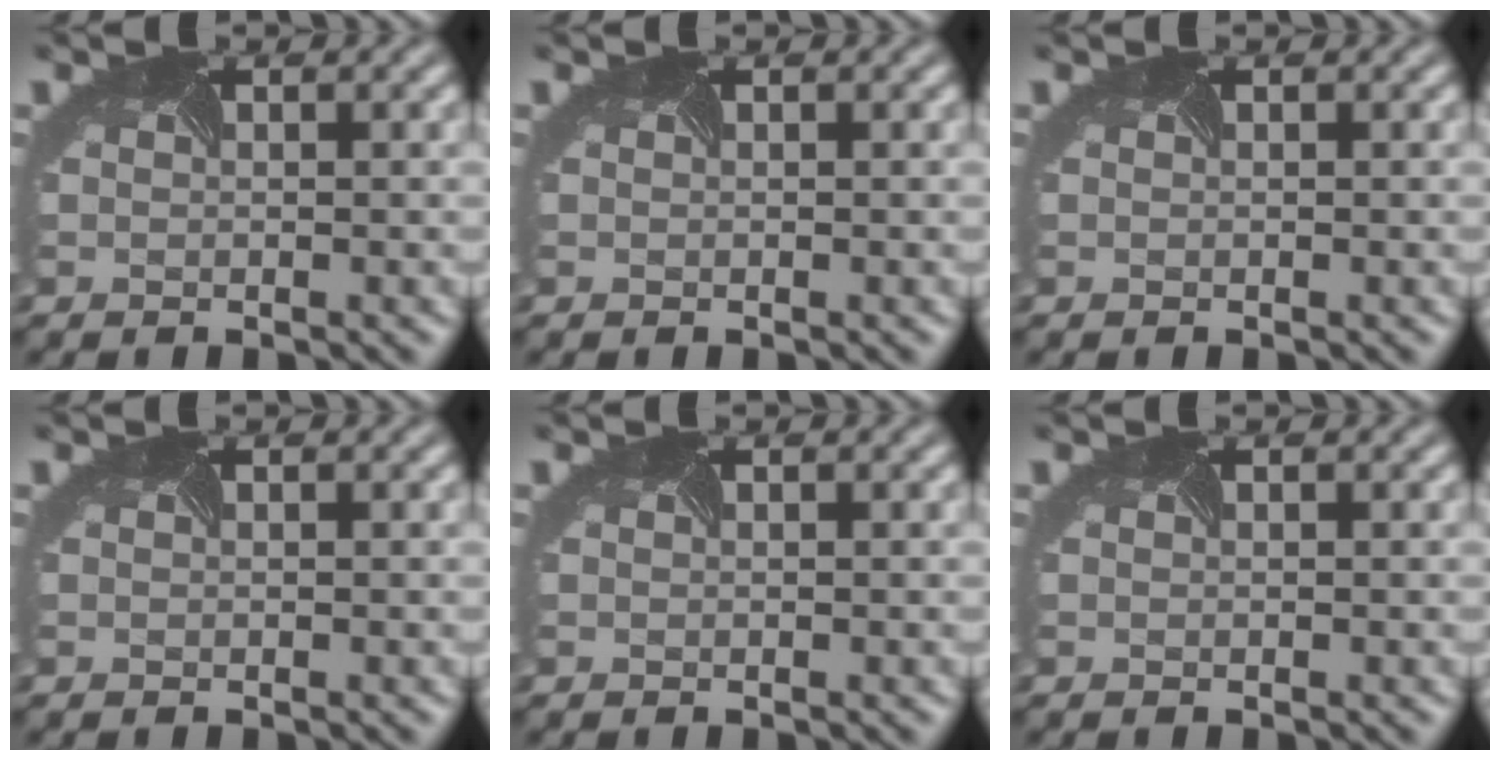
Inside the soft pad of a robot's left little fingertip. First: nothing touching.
{"total": 0.0}
{"total": 0.0}
{"total": 0.0}
{"total": 0.0}
{"total": 0.0}